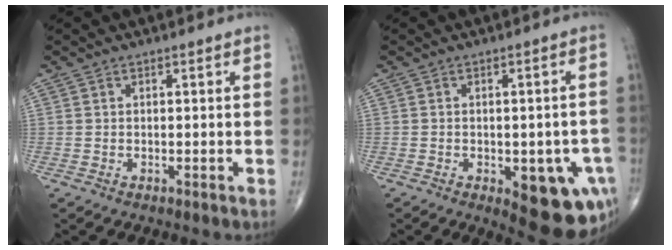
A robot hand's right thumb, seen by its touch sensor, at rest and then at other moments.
{"total": 14.0, "force": [-5.0, 6.3, 11.4], "torque": [-0.106, 0.011, -0.044]}